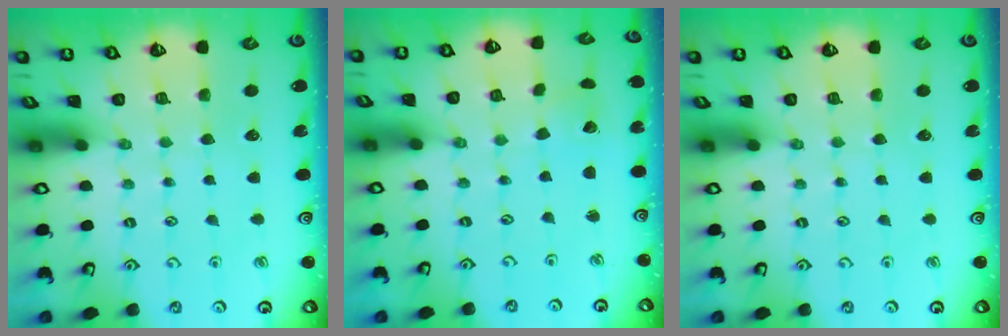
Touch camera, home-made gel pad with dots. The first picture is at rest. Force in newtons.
{"total": 2.4, "press": 2.4, "slide": 0.2}
{"total": 0.0}